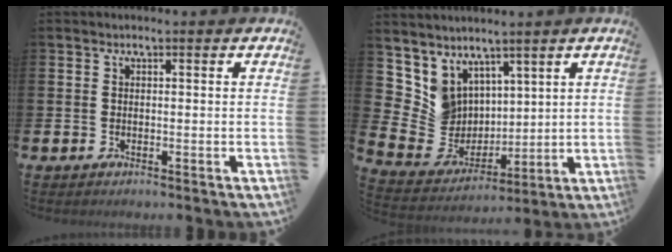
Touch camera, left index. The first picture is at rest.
{"total": 6.0, "force": [2.8, 5.2, 0.6], "torque": [-0.062, -0.034, 0.057]}